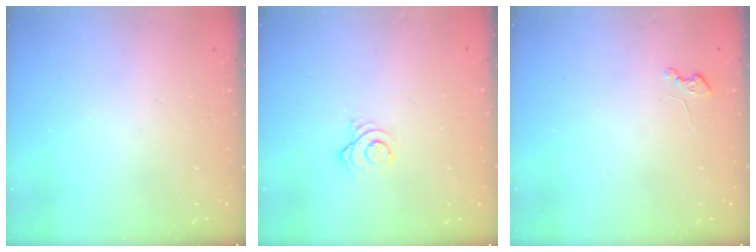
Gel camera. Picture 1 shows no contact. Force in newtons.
{"total": 2.9, "press": 2.9, "slide": 0.1}
{"total": 2.2, "press": 2.2, "slide": 0.3}